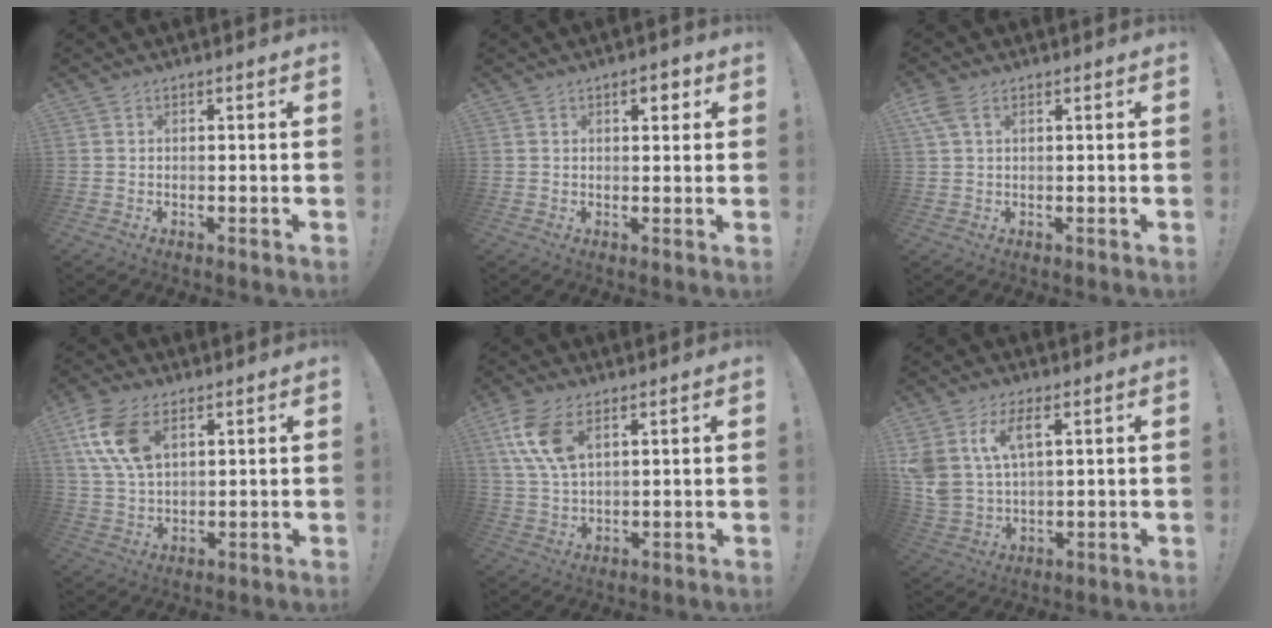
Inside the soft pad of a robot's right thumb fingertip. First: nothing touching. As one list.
[{"total": 3.0, "force": [1.4, 1.4, 2.3], "torque": [-0.017, -0.008, 0.016]}, {"total": 4.2, "force": [1.8, 2.2, 3.0], "torque": [-0.060, 0.002, 0.038]}, {"total": 13.0, "force": [5.7, 7.6, 8.9], "torque": [-0.178, -0.013, 0.108]}, {"total": 10.7, "force": [4.9, 5.7, 7.7], "torque": [-0.164, -0.012, 0.093]}, {"total": 10.1, "force": [4.7, 5.2, 7.2], "torque": [-0.151, -0.015, 0.086]}]